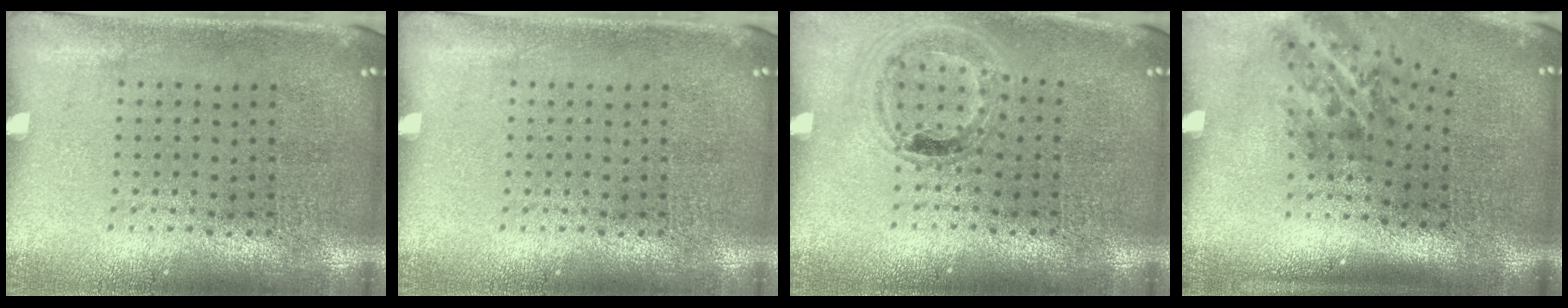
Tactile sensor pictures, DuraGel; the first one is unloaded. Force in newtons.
{"total": 0.0}
{"total": 0.9, "press": 0.9, "slide": 0.1}
{"total": 2.1, "press": 1.4, "slide": 1.6}